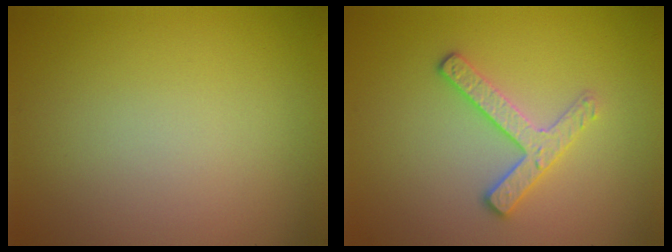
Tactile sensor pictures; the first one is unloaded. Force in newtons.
{"total": 2.8, "press": 2.6, "slide": 1.1}